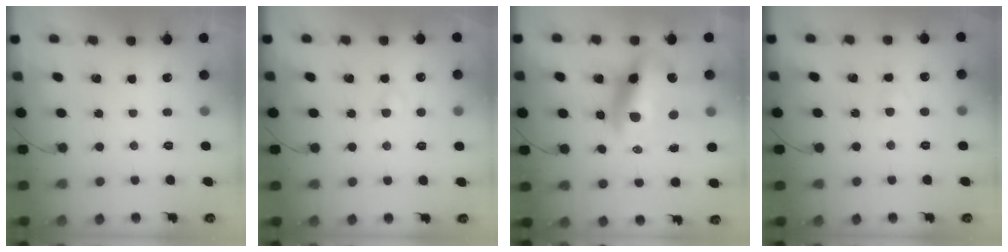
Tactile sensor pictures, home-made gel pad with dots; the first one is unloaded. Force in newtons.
{"total": 1.3, "press": 1.1, "slide": 0.7}
{"total": 15.1, "press": 14.6, "slide": 3.9}
{"total": 1.8, "press": 1.5, "slide": 0.9}